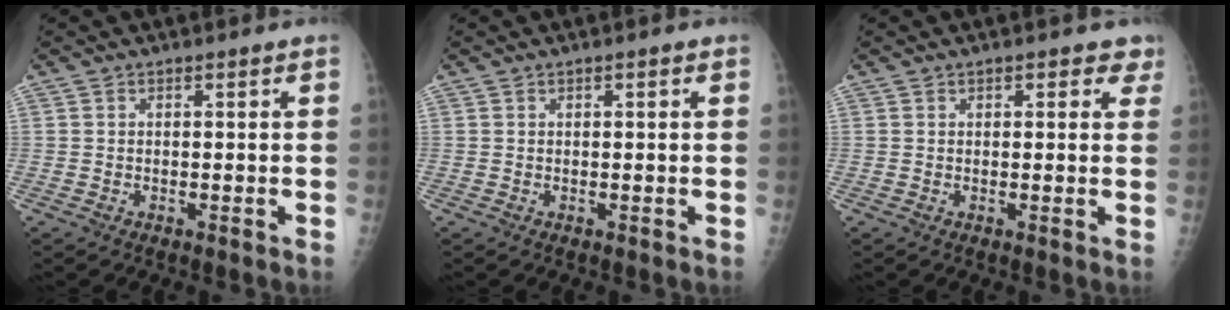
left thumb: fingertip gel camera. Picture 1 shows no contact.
{"total": 0.6, "force": [0.2, 0.2, 0.6], "torque": [-0.010, 0.001, 0.003]}
{"total": 3.0, "force": [1.8, 1.7, 1.6], "torque": [0.010, -0.003, 0.016]}